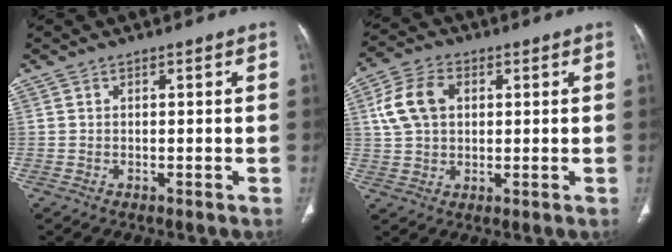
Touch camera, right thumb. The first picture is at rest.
{"total": 9.2, "force": [2.2, 6.4, 6.2], "torque": [-0.117, 0.012, 0.041]}